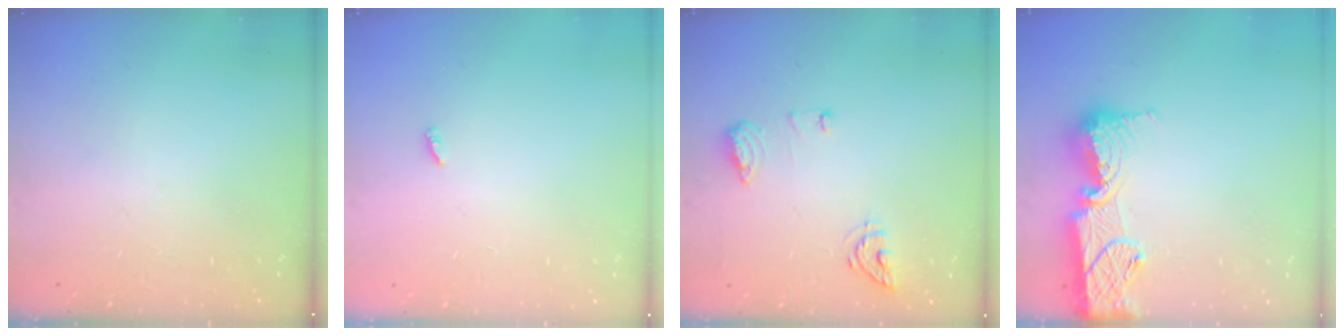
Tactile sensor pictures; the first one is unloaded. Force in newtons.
{"total": 2.3, "press": 2.3, "slide": 0.2}
{"total": 9.2, "press": 9.0, "slide": 2.1}
{"total": 16.0, "press": 15.9, "slide": 1.4}